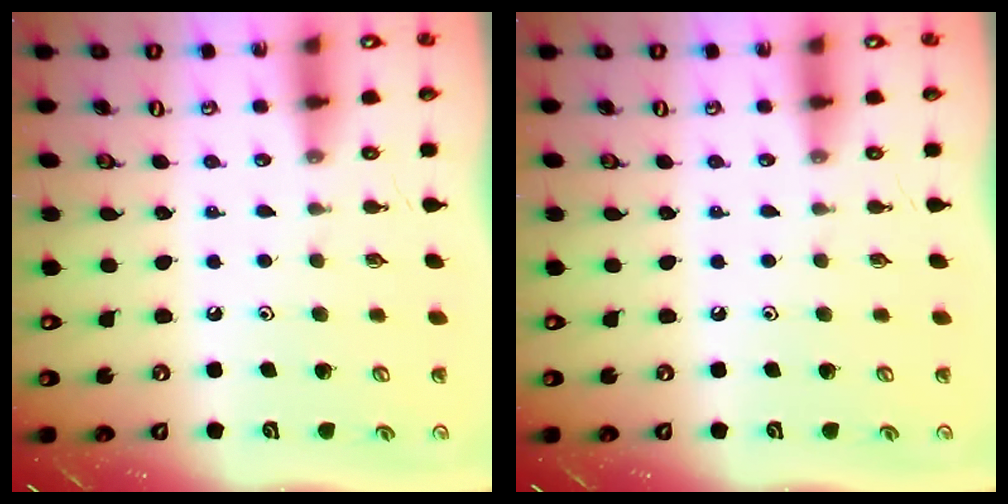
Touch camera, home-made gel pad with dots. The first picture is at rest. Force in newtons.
{"total": 0.0}